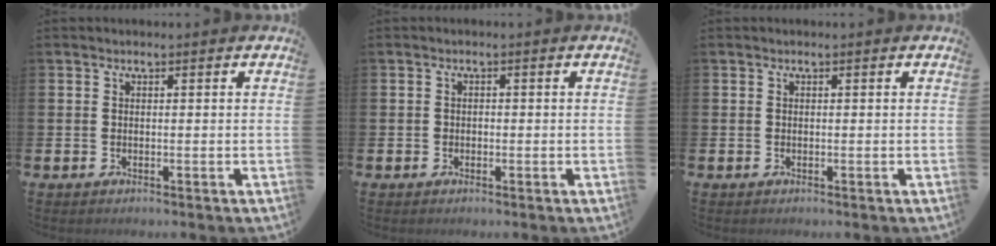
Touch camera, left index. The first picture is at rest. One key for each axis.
{"total": 0.8, "fx": -0.3, "fy": 0.7, "fz": 0.2, "tx": -0.004, "ty": 0.004, "tz": -0.009}
{"total": 0.0}